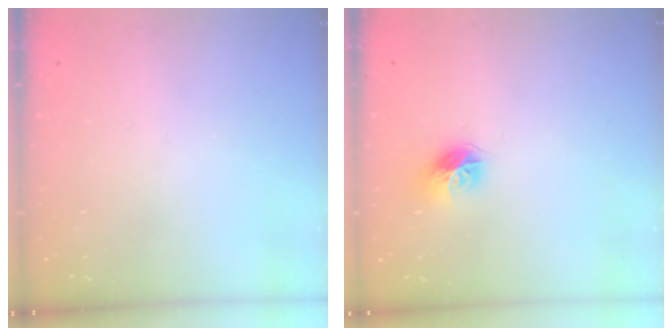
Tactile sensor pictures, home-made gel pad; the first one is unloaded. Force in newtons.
{"total": 9.4, "press": 9.4, "slide": 0.5}